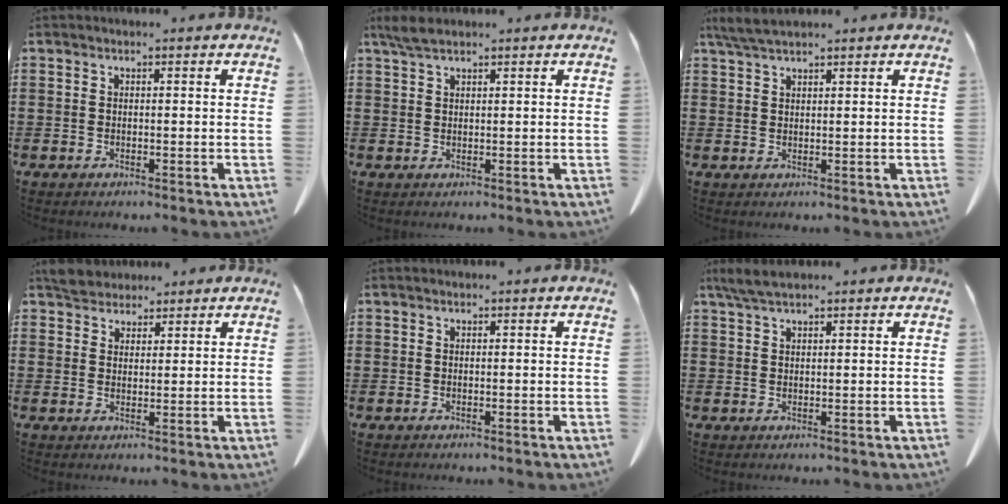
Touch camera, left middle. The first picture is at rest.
{"total": 2.7, "force": [1.9, 0.8, 1.8], "torque": [-0.040, 0.000, 0.036]}
{"total": 3.5, "force": [2.8, 0.6, 2.0], "torque": [-0.047, -0.002, 0.055]}
{"total": 3.9, "force": [3.6, 1.4, 0.5], "torque": [-0.022, -0.002, 0.071]}
{"total": 0.0}
{"total": 3.4, "force": [2.5, 0.7, 2.1], "torque": [-0.047, 0.001, 0.049]}